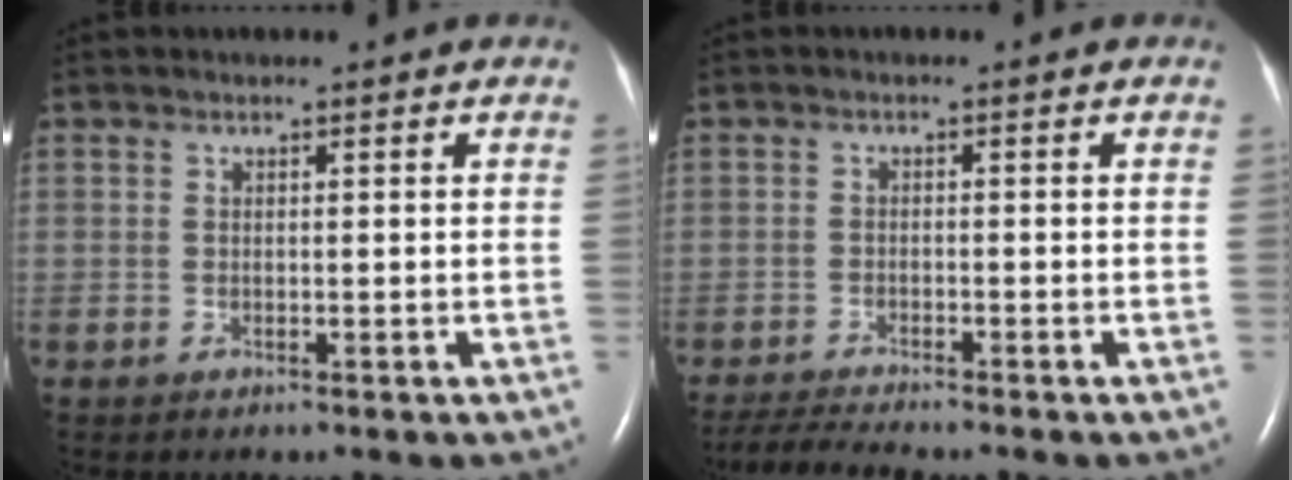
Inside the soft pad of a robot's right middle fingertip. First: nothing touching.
{"total": 4.4, "force": [-4.1, -0.6, 1.4], "torque": [-0.031, -0.021, -0.071]}